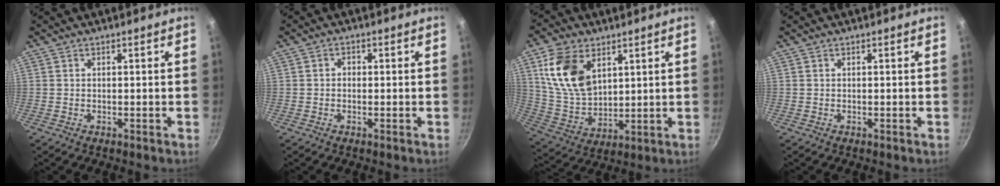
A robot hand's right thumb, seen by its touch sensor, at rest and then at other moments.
{"total": 1.5, "force": [-0.1, 1.3, 0.8], "torque": [-0.011, 0.005, -0.005]}
{"total": 14.4, "force": [5.7, 9.1, 9.5], "torque": [-0.164, -0.026, 0.124]}
{"total": 0.0}